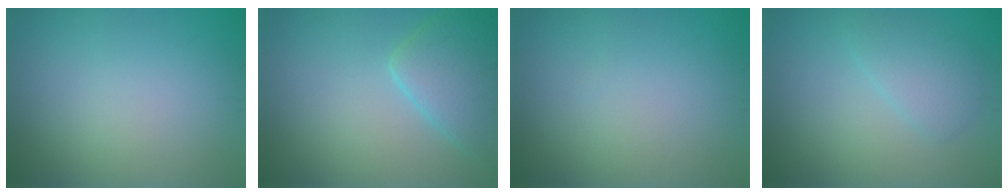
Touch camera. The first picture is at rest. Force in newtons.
{"total": 4.6, "press": 4.6, "slide": 0.3}
{"total": 0.0}
{"total": 2.3, "press": 2.3, "slide": 0.2}